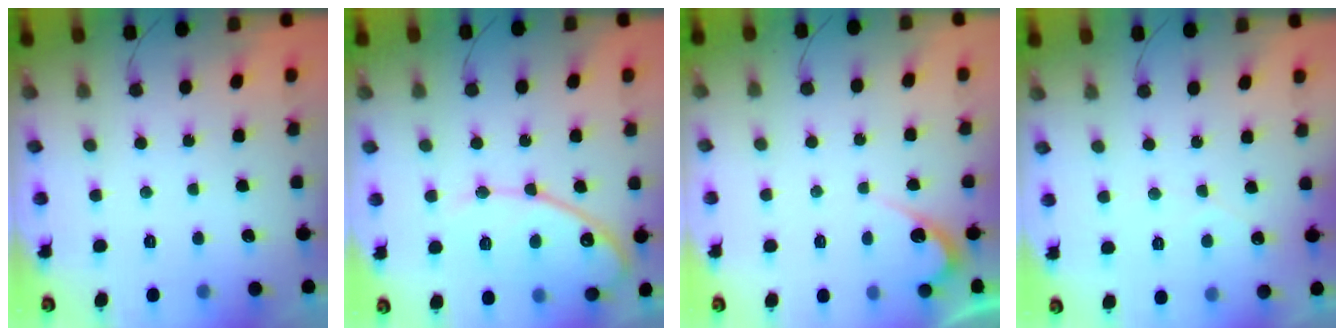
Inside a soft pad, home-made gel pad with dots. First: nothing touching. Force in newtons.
{"total": 14.0, "press": 14.0, "slide": 0.7}
{"total": 4.4, "press": 4.4, "slide": 0.3}
{"total": 1.7, "press": 1.7, "slide": 0.0}